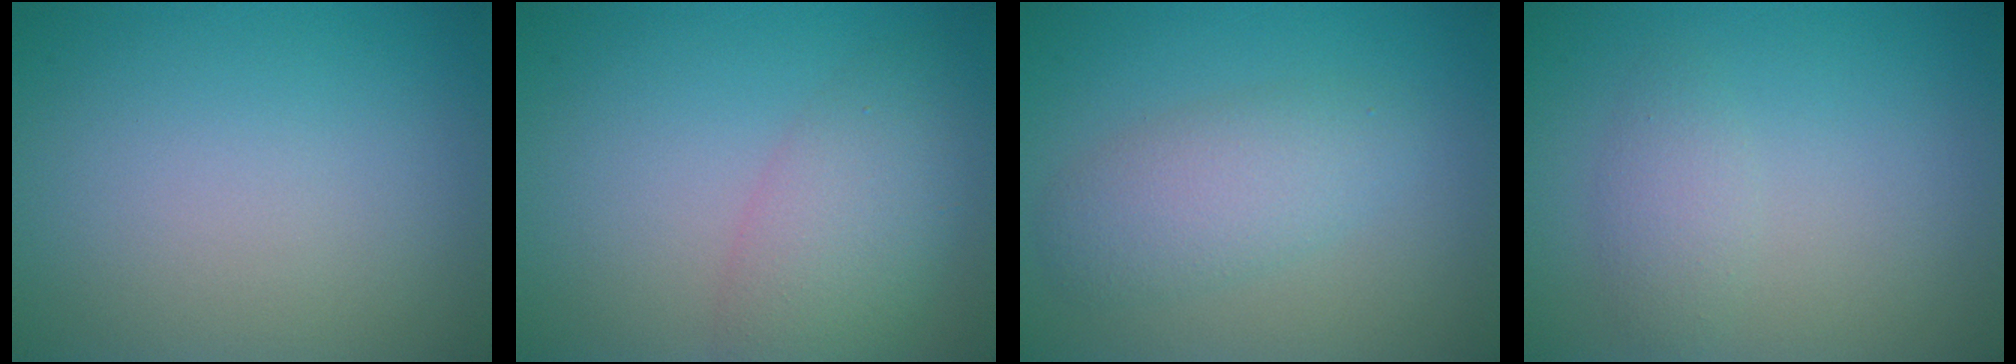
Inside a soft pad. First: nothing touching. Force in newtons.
{"total": 4.6, "press": 4.6, "slide": 0.3}
{"total": 3.6, "press": 3.6, "slide": 0.2}
{"total": 1.8, "press": 1.8, "slide": 0.2}